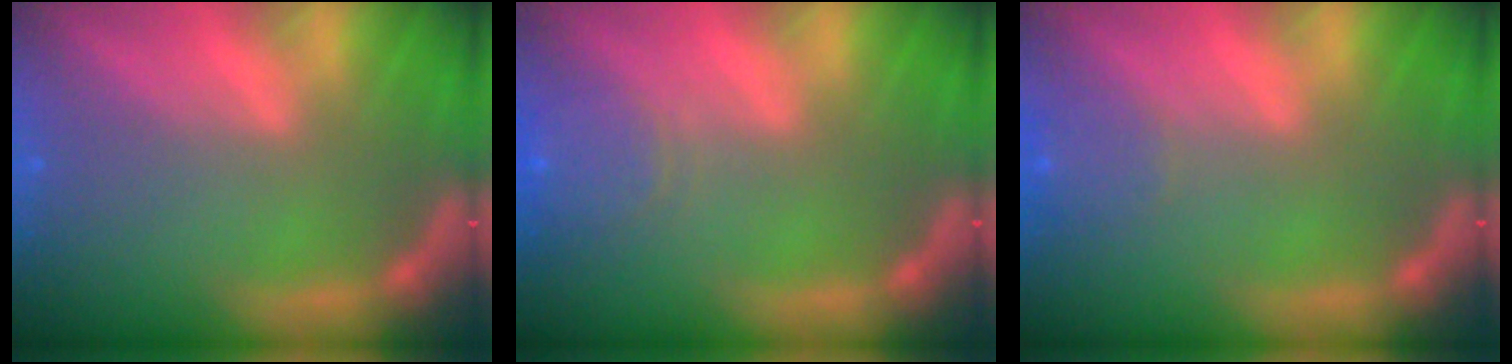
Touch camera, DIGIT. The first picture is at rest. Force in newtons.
{"total": 3.5}
{"total": 1.9}